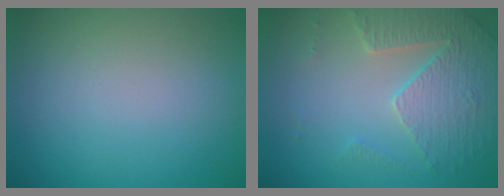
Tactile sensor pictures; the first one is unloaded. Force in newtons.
{"total": 3.6, "press": 3.5, "slide": 1.1}